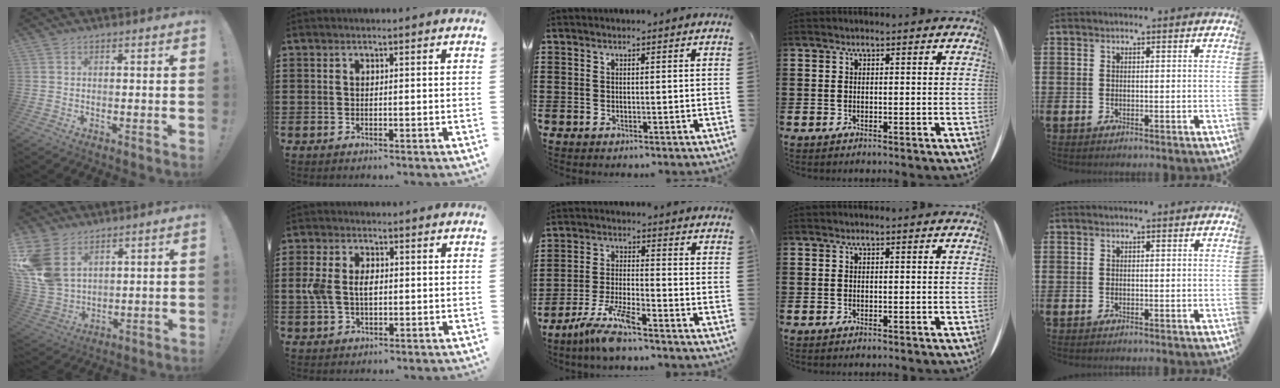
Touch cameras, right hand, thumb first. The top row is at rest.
{"thumb": {"total": 13.8, "force": [5.8, 9.9, 7.7], "torque": [-0.159, -0.028, 0.118]}, "index": {"total": 4.6, "force": [0.2, 2.9, 3.6], "torque": [-0.088, 0.006, -0.004]}, "middle": {"total": 7.1, "force": [-5.7, 0.4, 4.3], "torque": [-0.094, -0.012, -0.109]}}